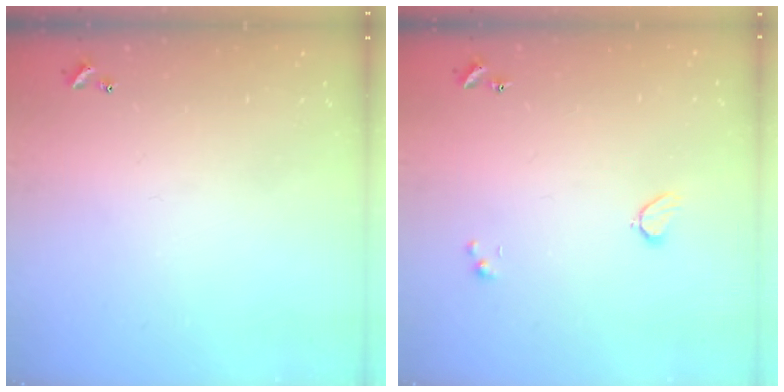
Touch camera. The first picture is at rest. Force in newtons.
{"total": 1.5, "press": 1.4, "slide": 0.6}